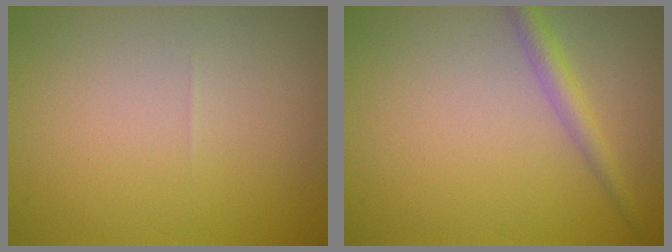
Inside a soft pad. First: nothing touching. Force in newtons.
{"total": 1.9, "press": 1.9, "slide": 0.0}